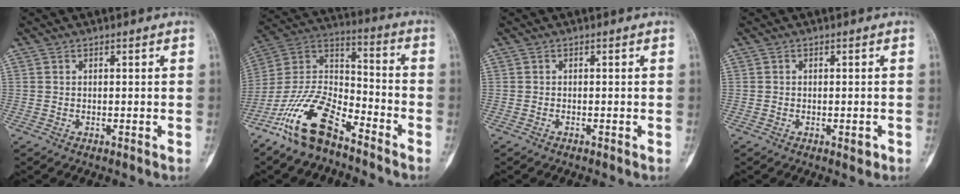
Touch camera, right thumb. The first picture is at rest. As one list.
[{"total": 16.0, "force": [-10.8, 6.4, 9.9], "torque": [-0.183, 0.075, -0.212]}, {"total": 0.0}, {"total": 1.4, "force": [-0.6, 0.7, 1.0], "torque": [-0.010, 0.000, -0.008]}]